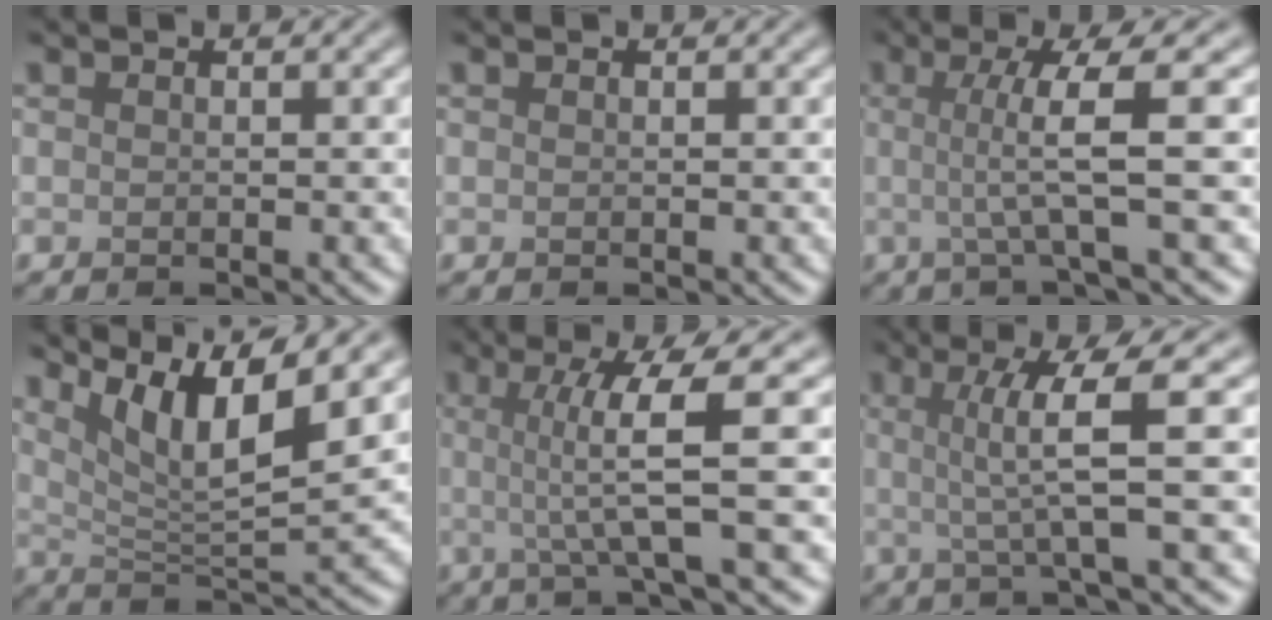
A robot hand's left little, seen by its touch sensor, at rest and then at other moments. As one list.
[{"total": 0.0}, {"total": 5.4, "force": [0.3, 0.8, 5.4], "torque": [-0.090, 0.002, -0.001]}, {"total": 8.2, "force": [5.1, 1.7, 6.2], "torque": [-0.104, -0.001, 0.095]}, {"total": 6.3, "force": [0.6, 0.9, 6.2], "torque": [-0.106, 0.003, 0.008]}, {"total": 5.8, "force": [0.7, 0.8, 5.7], "torque": [-0.098, 0.006, 0.012]}]